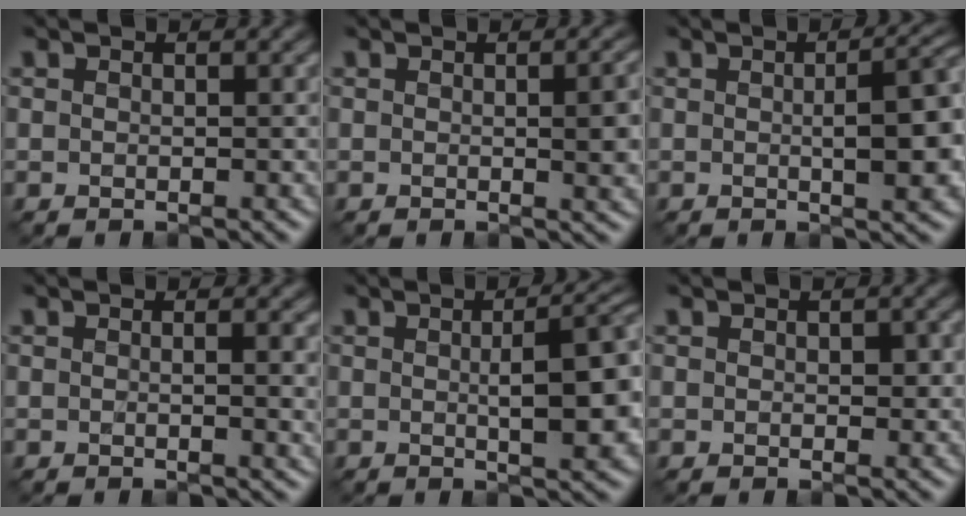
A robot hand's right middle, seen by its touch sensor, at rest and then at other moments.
{"total": 3.5, "force": [0.1, 1.0, 3.3], "torque": [-0.044, 0.001, 0.001]}
{"total": 6.3, "force": [0.0, 2.0, 6.0], "torque": [-0.075, 0.001, 0.002]}
{"total": 2.4, "force": [0.2, 0.8, 2.3], "torque": [-0.025, 0.000, 0.003]}
{"total": 7.3, "force": [0.1, 2.2, 7.0], "torque": [-0.088, 0.003, 0.002]}
{"total": 1.3, "force": [0.2, 0.8, 1.0], "torque": [-0.016, -0.002, 0.006]}